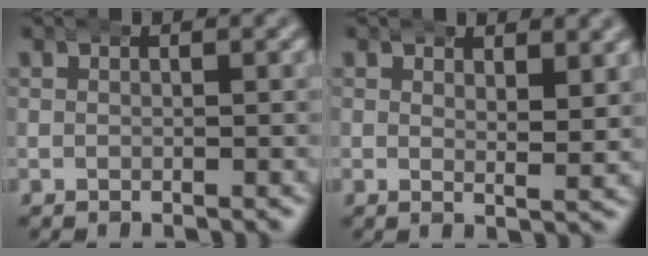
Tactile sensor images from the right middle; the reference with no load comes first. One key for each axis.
{"total": 2.3, "fx": 2.2, "fy": -0.1, "fz": 0.8, "tx": -0.006, "ty": -0.003, "tz": 0.031}